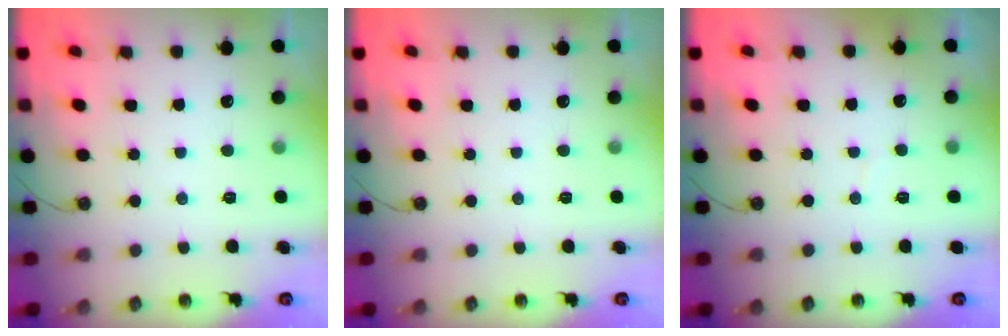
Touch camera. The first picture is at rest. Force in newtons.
{"total": 0.0}
{"total": 1.7, "press": 1.7, "slide": 0.1}